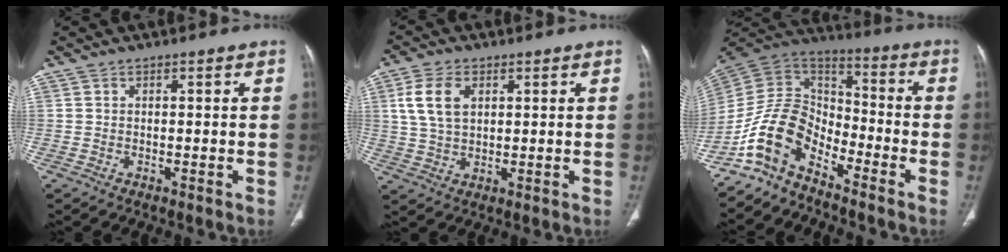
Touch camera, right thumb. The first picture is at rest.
{"total": 7.7, "force": [2.4, 4.8, 5.5], "torque": [-0.111, -0.001, 0.051]}
{"total": 12.6, "force": [-8.4, 7.0, 6.3], "torque": [-0.108, 0.085, -0.178]}